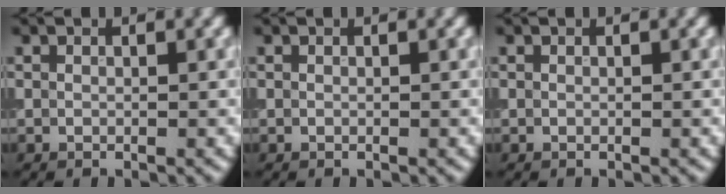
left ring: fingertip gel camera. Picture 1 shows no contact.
{"total": 0.0}
{"total": 0.0}